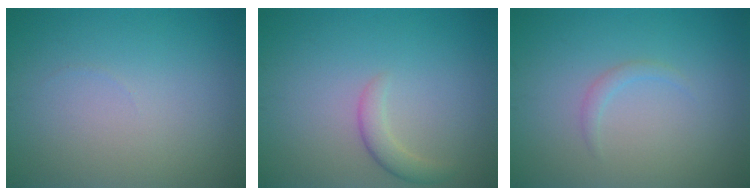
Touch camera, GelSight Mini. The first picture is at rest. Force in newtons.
{"total": 1.9, "press": 1.9, "slide": 0.2}
{"total": 0.9, "press": 0.9, "slide": 0.1}